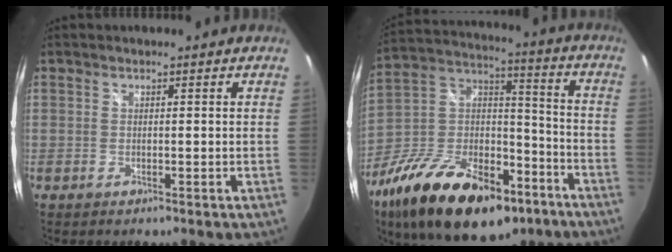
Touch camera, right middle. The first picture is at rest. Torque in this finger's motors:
{"motor_torque": [1.28, -0.86, 0.48, 0.21]}